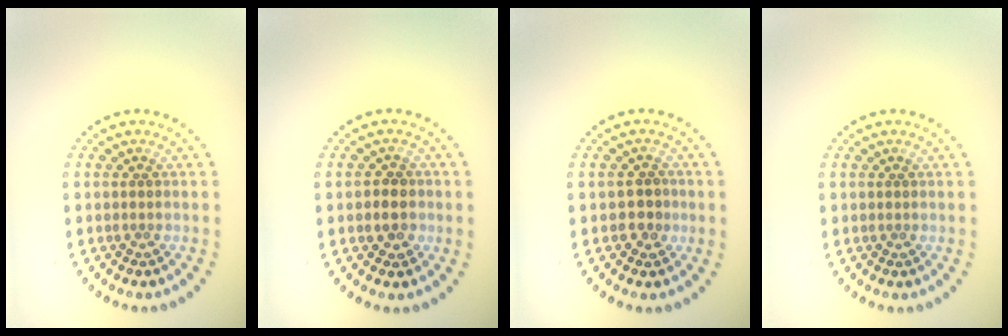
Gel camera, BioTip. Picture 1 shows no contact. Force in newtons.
{"total": 1.7, "press": 1.6, "slide": 0.5}
{"total": 1.9, "press": 1.7, "slide": 0.7}
{"total": 0.0}